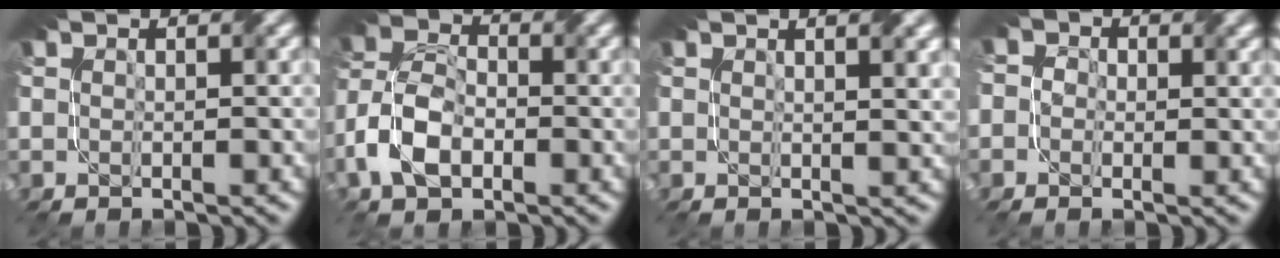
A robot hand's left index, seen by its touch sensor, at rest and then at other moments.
{"total": 5.8, "force": [-2.5, 3.5, 3.8], "torque": [-0.083, 0.009, -0.054]}
{"total": 3.7, "force": [2.1, 1.2, 2.7], "torque": [-0.020, 0.006, 0.022]}
{"total": 3.1, "force": [0.6, 2.7, 1.5], "torque": [-0.022, 0.007, -0.017]}